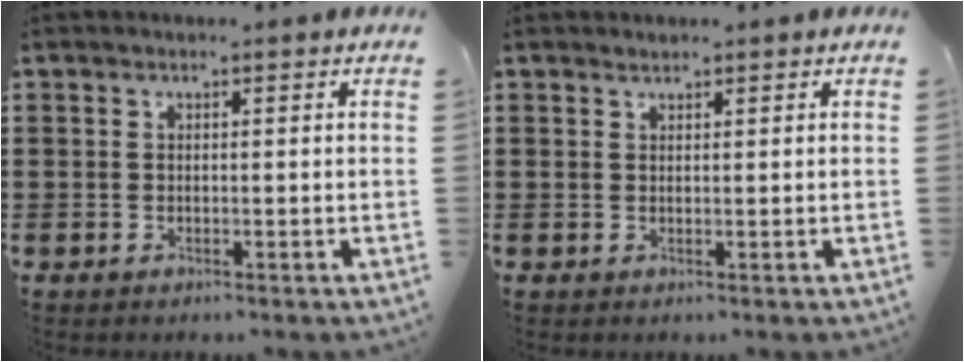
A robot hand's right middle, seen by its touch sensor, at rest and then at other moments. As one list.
[{"total": 0.7, "force": [0.7, 0.2, -0.1], "torque": [0.000, 0.000, 0.014]}]